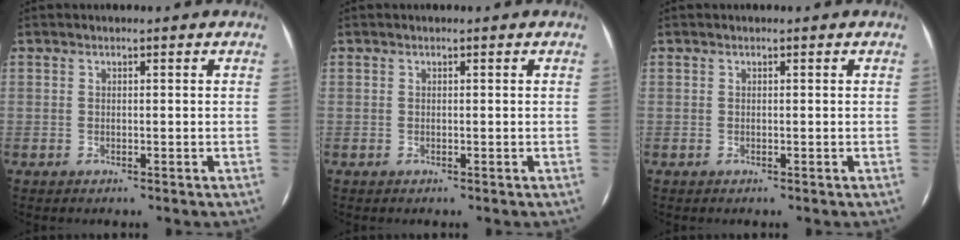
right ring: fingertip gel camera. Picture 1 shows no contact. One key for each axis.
{"total": 0.0}
{"total": 0.0}